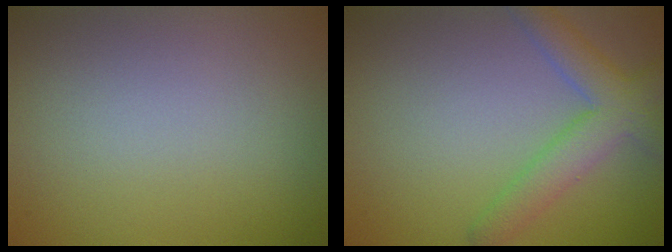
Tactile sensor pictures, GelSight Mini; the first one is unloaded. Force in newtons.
{"total": 4.3, "press": 4.3, "slide": 0.3}